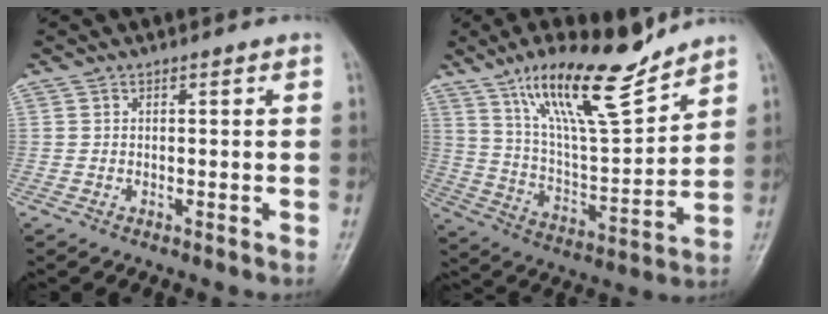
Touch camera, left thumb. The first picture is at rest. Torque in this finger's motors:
{"motor_torque": [0.24, 0.27, 1.56, -1.21, 0.15]}